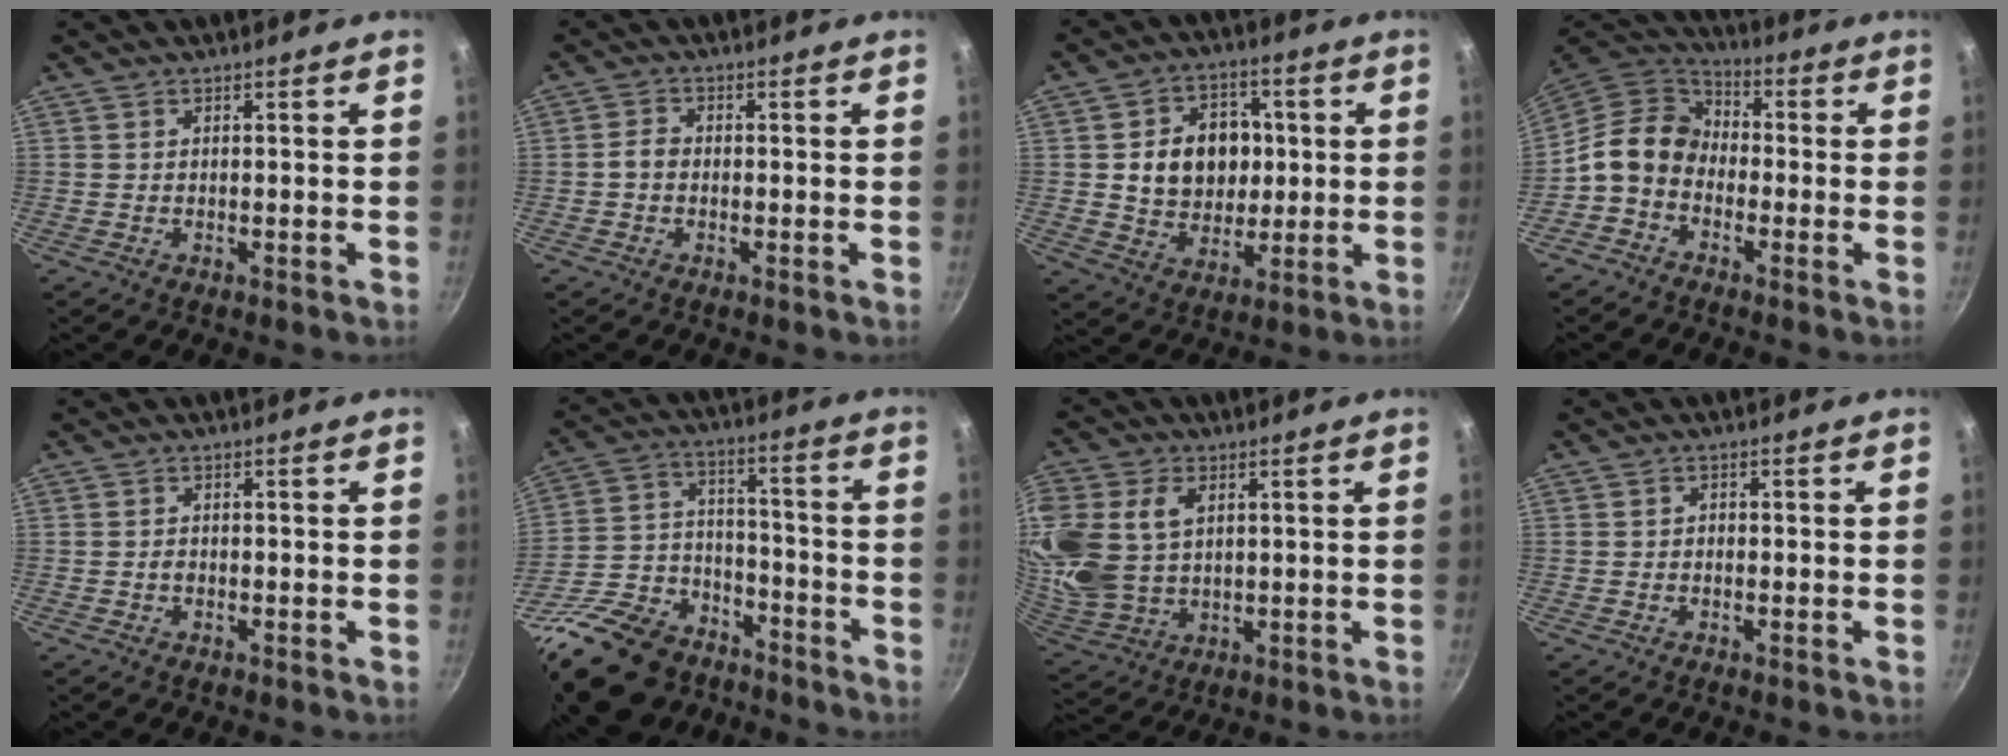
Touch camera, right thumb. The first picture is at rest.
{"total": 2.2, "force": [-0.5, 1.7, 1.3], "torque": [-0.022, 0.013, -0.014]}
{"total": 13.5, "force": [1.3, 10.8, 7.9], "torque": [-0.086, 0.006, 0.024]}
{"total": 10.3, "force": [-2.2, 8.2, 5.9], "torque": [-0.079, 0.039, -0.067]}
{"total": 0.7, "force": [-0.3, 0.5, 0.4], "torque": [-0.007, 0.002, -0.006]}
{"total": 24.0, "force": [-17.2, 13.2, 10.4], "torque": [-0.177, 0.086, -0.284]}
{"total": 18.8, "force": [4.5, 13.6, 12.1], "torque": [-0.281, -0.003, 0.098]}
{"total": 1.1, "force": [-0.3, 0.9, 0.6], "torque": [-0.009, 0.005, -0.006]}